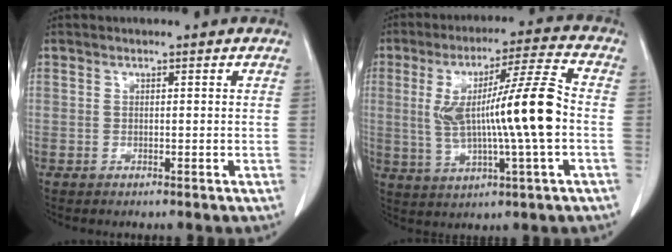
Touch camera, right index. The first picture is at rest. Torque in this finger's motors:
{"motor_torque": [1.58, 0.28, 0.59, 0.19]}